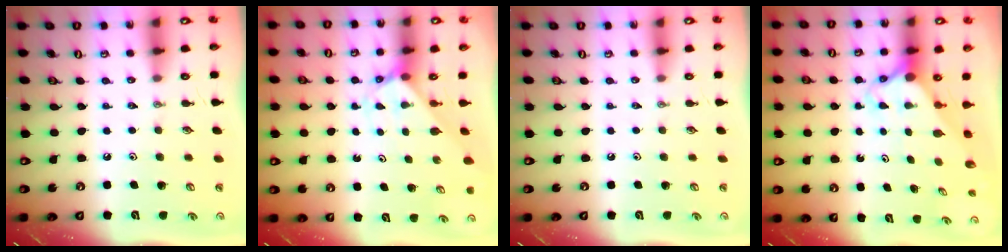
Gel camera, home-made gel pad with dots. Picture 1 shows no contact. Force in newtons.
{"total": 2.1, "press": 2.1, "slide": 0.1}
{"total": 0.0}
{"total": 2.9, "press": 2.9, "slide": 0.2}